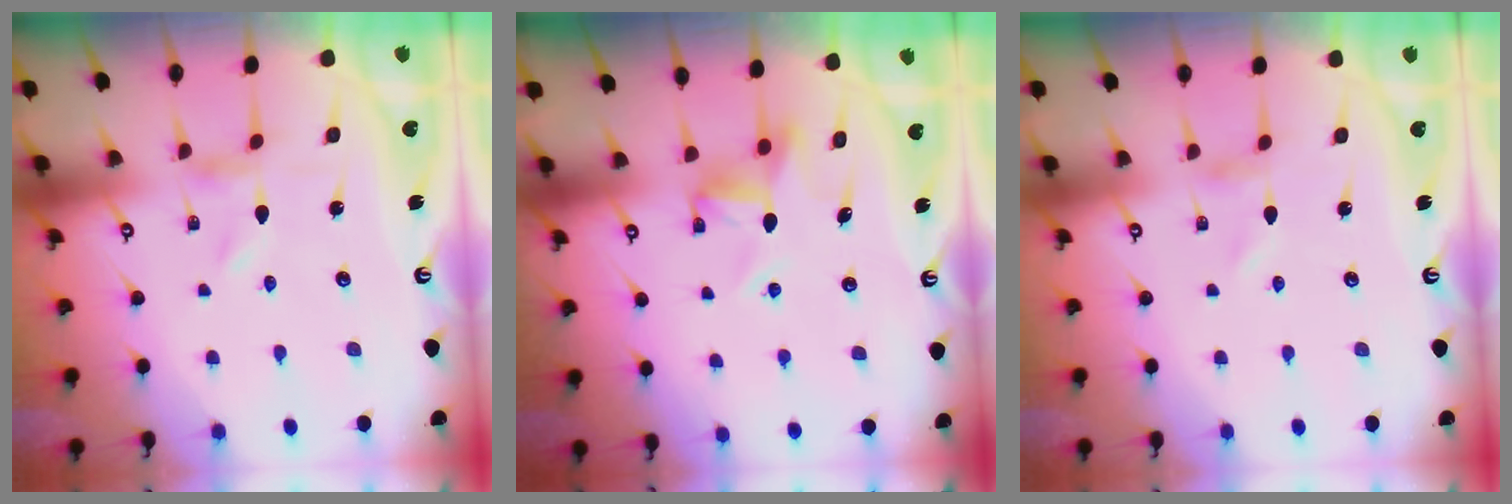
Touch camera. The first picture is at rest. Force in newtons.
{"total": 9.2, "press": 9.2, "slide": 0.6}
{"total": 1.0, "press": 1.0, "slide": 0.1}